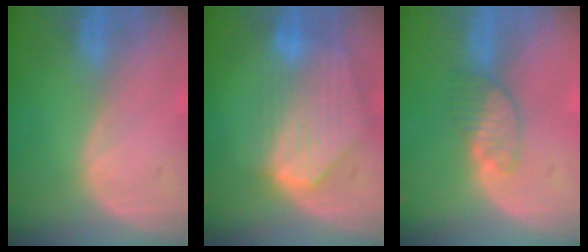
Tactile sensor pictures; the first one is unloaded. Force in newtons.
{"total": 9.2, "press": 8.0, "slide": 4.5}
{"total": 3.4, "press": 3.4, "slide": 0.5}